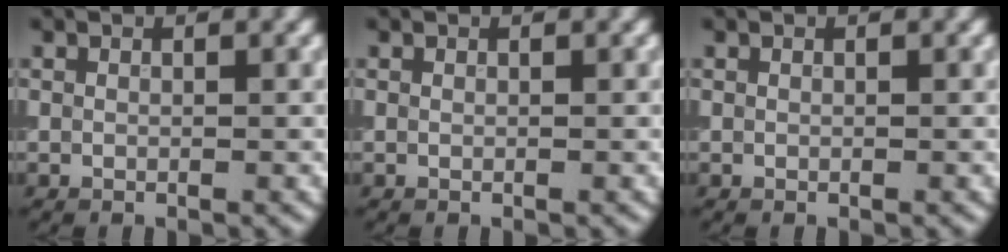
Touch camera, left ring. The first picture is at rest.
{"total": 0.0}
{"total": 0.0}